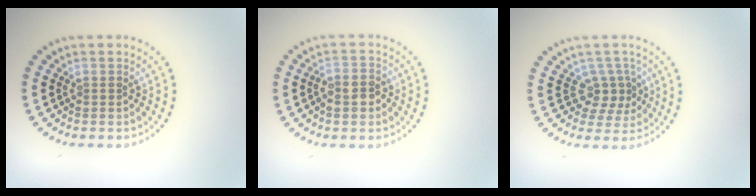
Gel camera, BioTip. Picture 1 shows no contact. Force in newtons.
{"total": 2.2, "press": 2.0, "slide": 0.9}
{"total": 2.3, "press": 1.7, "slide": 1.5}